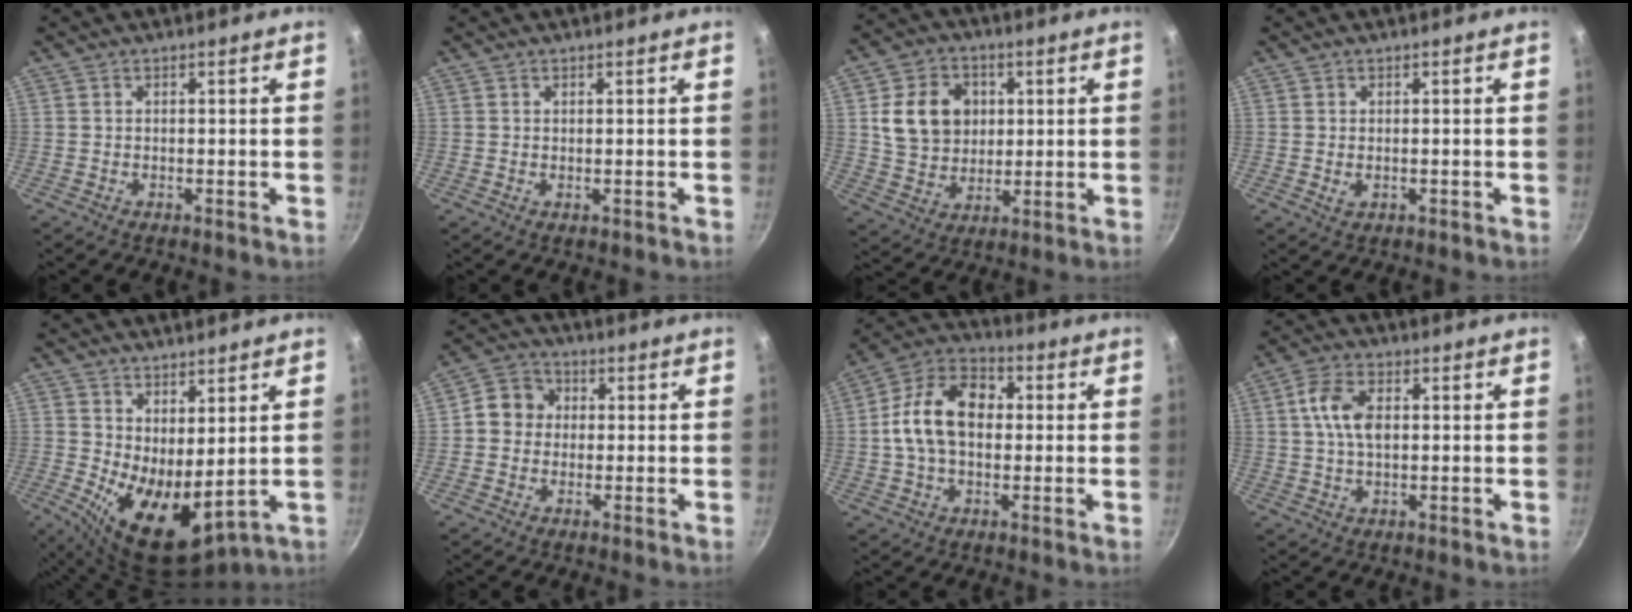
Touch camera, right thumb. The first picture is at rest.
{"total": 0.0}
{"total": 14.9, "force": [3.0, 12.1, 8.2], "torque": [-0.122, 0.001, 0.055]}
{"total": 1.6, "force": [-0.2, 1.1, 1.2], "torque": [-0.020, -0.002, -0.001]}
{"total": 10.6, "force": [1.9, 5.1, 9.1], "torque": [-0.123, -0.036, 0.049]}
{"total": 6.7, "force": [0.4, 6.1, 2.9], "torque": [-0.017, 0.014, -0.012]}
{"total": 14.4, "force": [0.8, 9.9, 10.4], "torque": [-0.152, 0.030, -0.005]}
{"total": 7.2, "force": [1.1, 4.2, 5.8], "torque": [-0.104, 0.010, 0.015]}